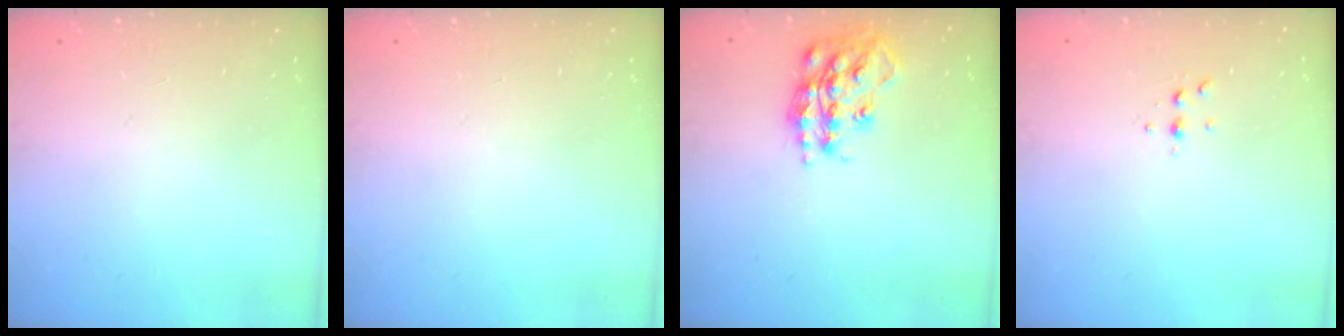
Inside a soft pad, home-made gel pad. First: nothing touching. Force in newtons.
{"total": 0.0}
{"total": 17.5, "press": 17.4, "slide": 1.1}
{"total": 3.7, "press": 3.6, "slide": 0.5}